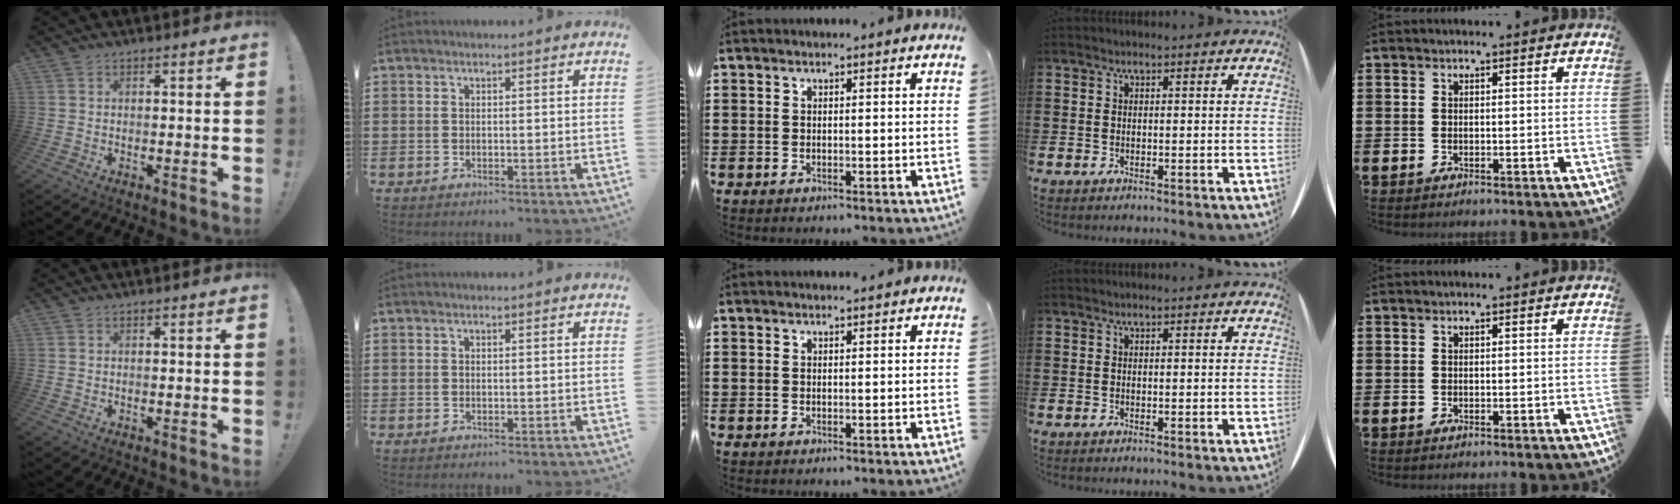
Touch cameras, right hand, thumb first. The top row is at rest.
{}